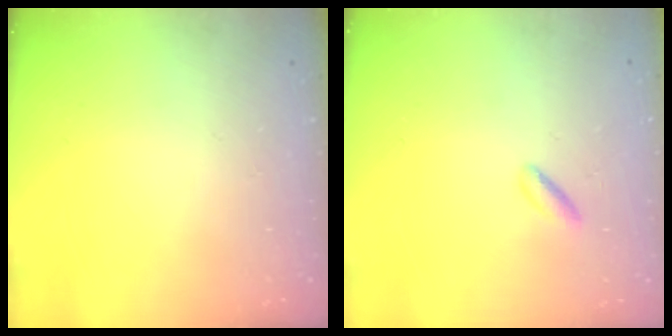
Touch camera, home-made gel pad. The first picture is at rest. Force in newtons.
{"total": 2.8, "press": 2.6, "slide": 0.9}